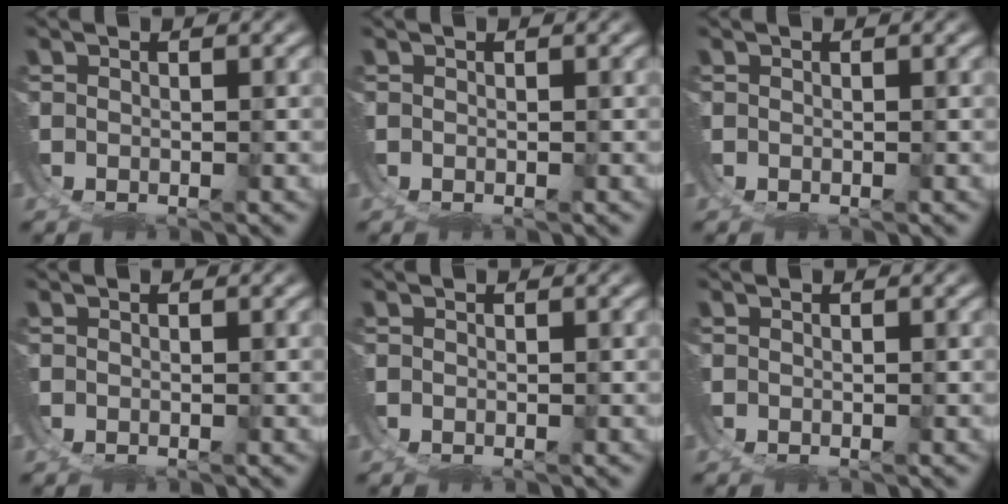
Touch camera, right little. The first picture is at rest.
{"total": 0.0}
{"total": 0.0}
{"total": 0.0}
{"total": 0.0}
{"total": 0.0}